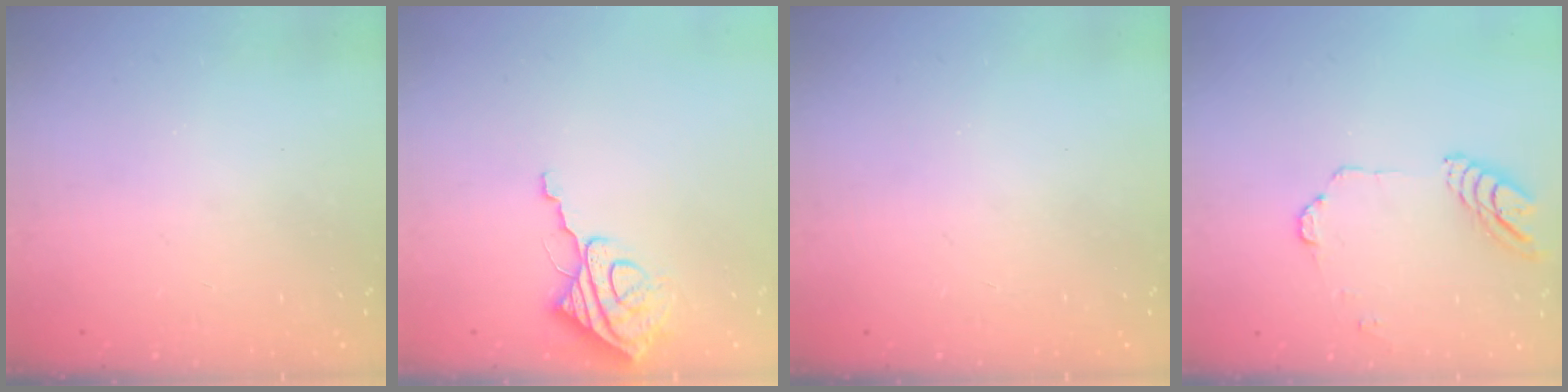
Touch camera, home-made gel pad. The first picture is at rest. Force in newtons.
{"total": 9.0, "press": 8.9, "slide": 0.9}
{"total": 0.0}
{"total": 8.4, "press": 8.4, "slide": 0.3}